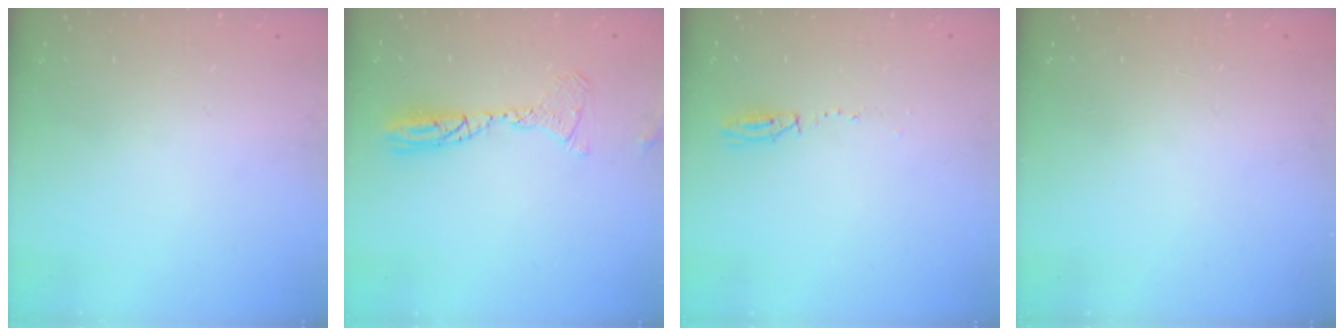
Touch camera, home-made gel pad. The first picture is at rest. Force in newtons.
{"total": 14.4, "press": 12.4, "slide": 7.4}
{"total": 3.8, "press": 3.7, "slide": 0.9}
{"total": 0.0}